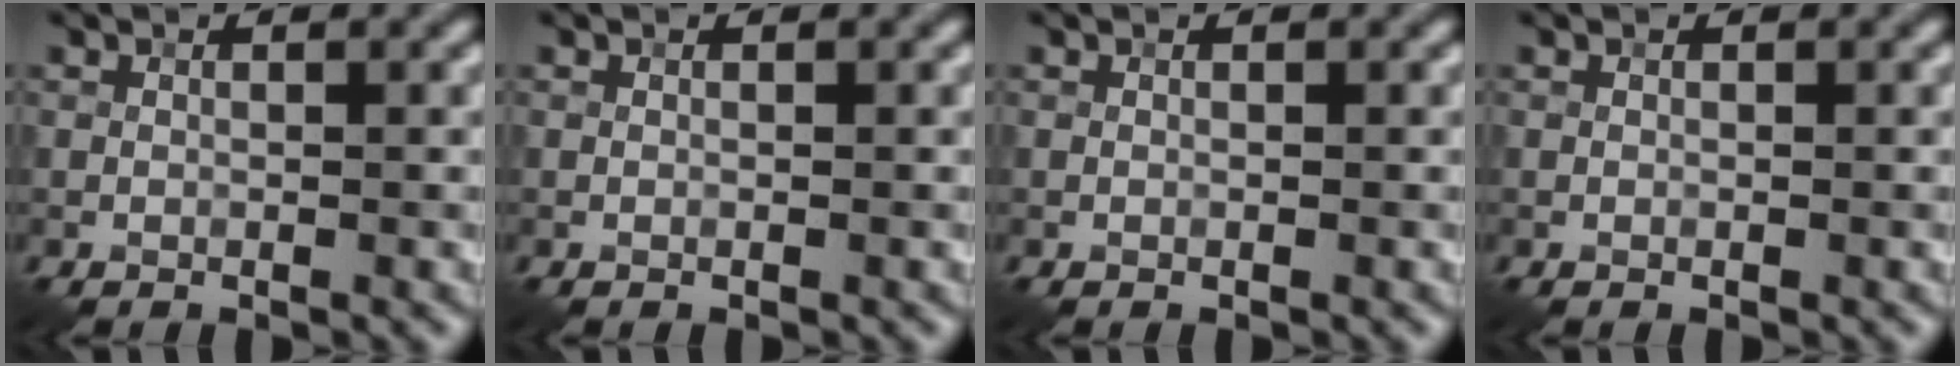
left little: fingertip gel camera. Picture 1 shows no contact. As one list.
[{"total": 0.0}, {"total": 0.0}, {"total": 0.0}]